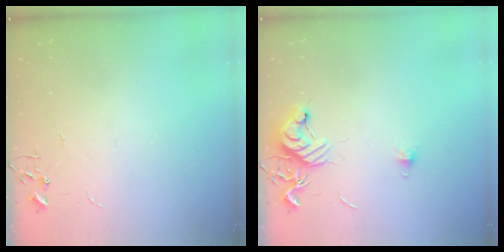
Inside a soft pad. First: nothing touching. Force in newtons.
{"total": 10.3, "press": 10.2, "slide": 1.2}